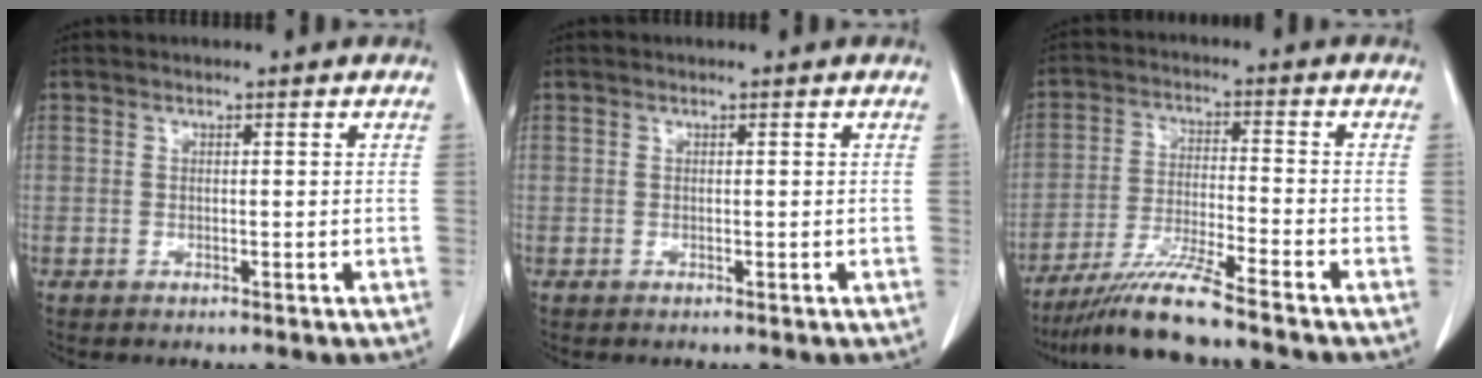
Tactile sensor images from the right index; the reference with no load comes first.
{"total": 0.0}
{"total": 8.6, "force": [-7.2, -1.3, 4.4], "torque": [-0.085, -0.026, -0.138]}